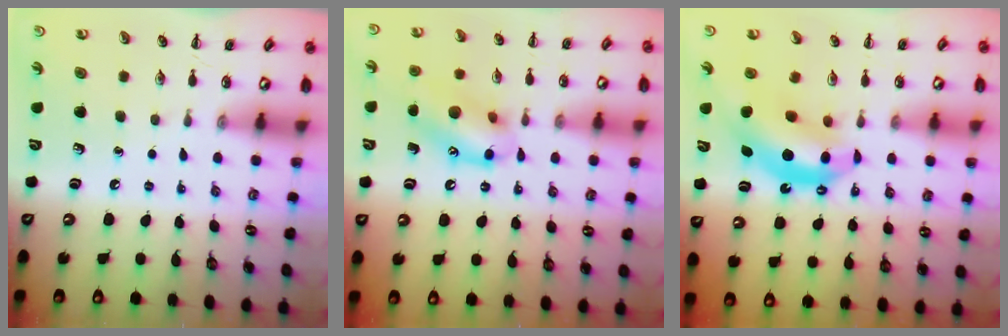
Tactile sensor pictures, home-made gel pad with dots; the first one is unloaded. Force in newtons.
{"total": 14.2, "press": 14.0, "slide": 2.1}
{"total": 11.4, "press": 10.9, "slide": 3.2}